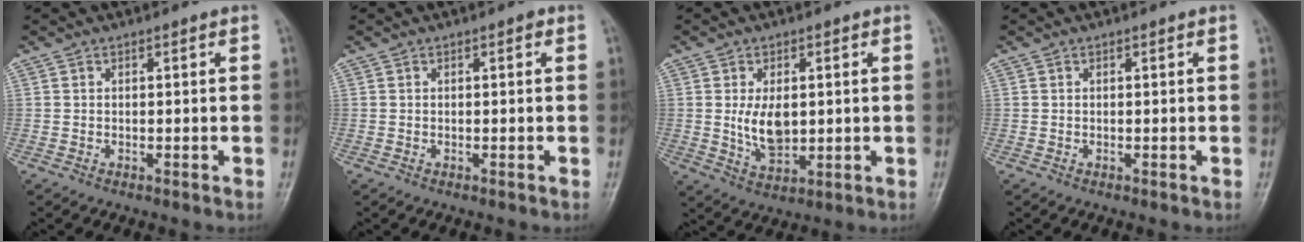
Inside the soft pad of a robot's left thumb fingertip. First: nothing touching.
{"total": 0.5, "force": [0.1, 0.3, 0.4], "torque": [-0.002, 0.002, -0.002]}
{"total": 7.0, "force": [0.6, 4.3, 5.5], "torque": [-0.085, -0.013, 0.019]}
{"total": 0.0}